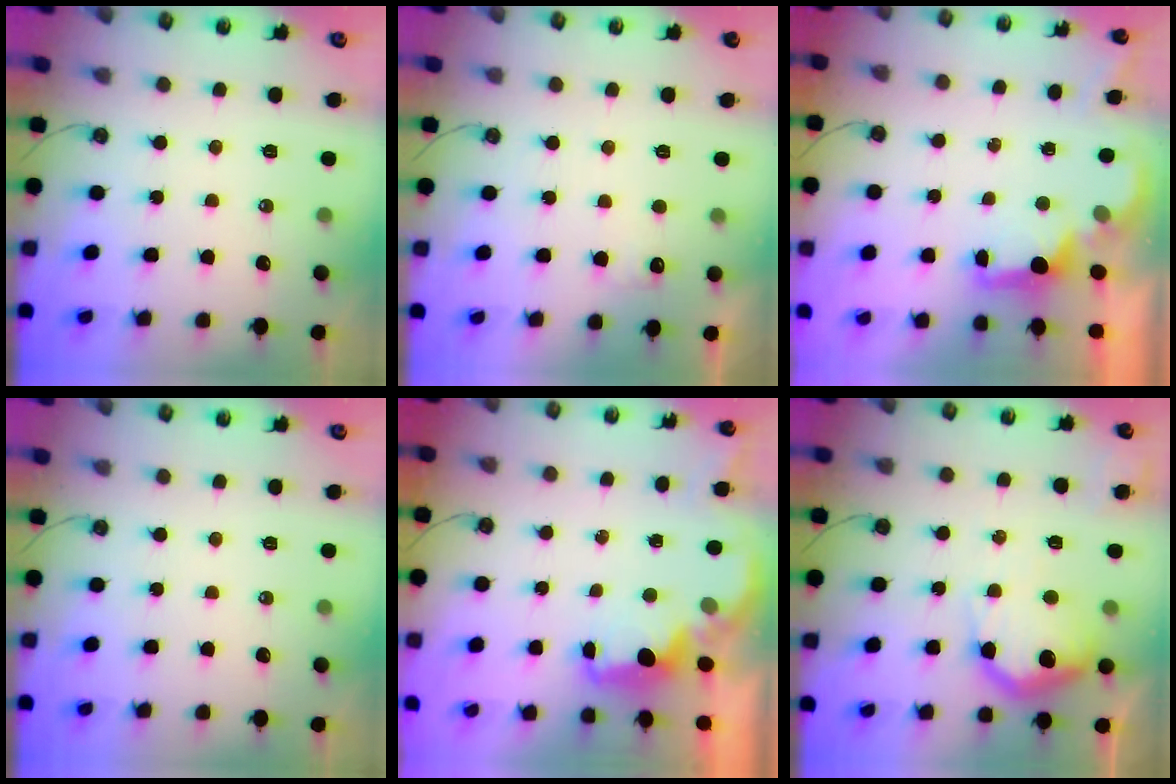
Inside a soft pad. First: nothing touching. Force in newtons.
{"total": 4.7, "press": 4.5, "slide": 1.3}
{"total": 2.0, "press": 1.9, "slide": 0.8}
{"total": 0.0}
{"total": 2.3, "press": 2.2, "slide": 0.9}
{"total": 17.9, "press": 17.9, "slide": 0.9}